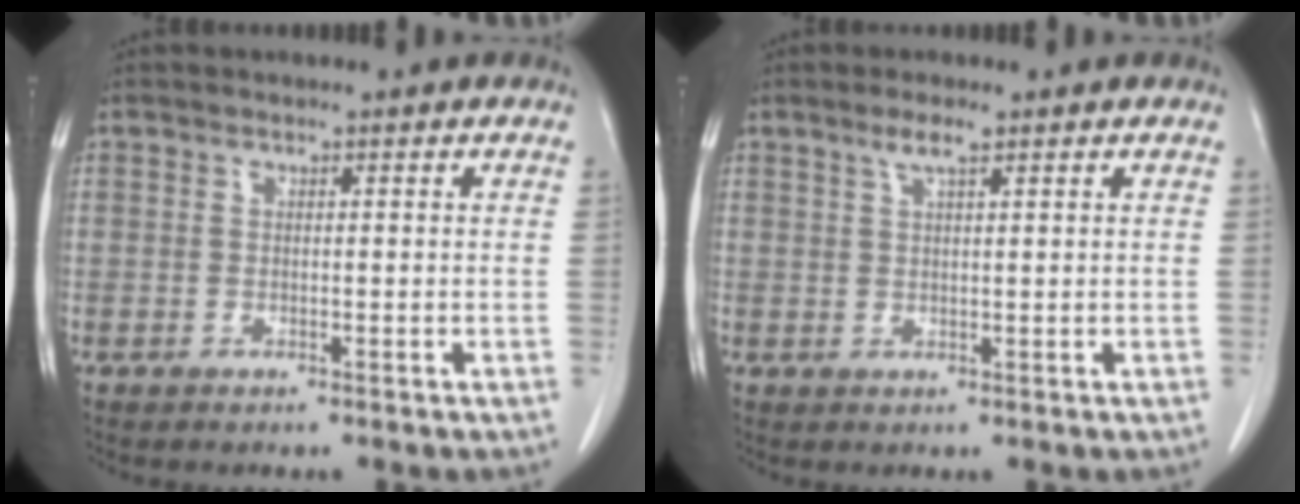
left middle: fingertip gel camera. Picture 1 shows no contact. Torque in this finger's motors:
{"motor_torque": [0.58, -0.39, 0.00, 0.02]}